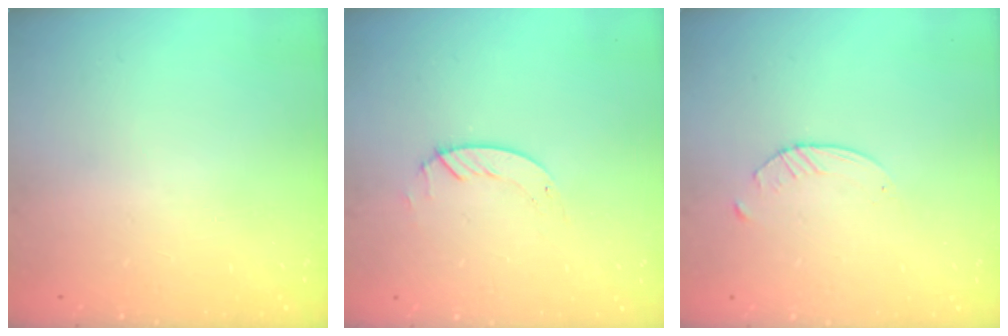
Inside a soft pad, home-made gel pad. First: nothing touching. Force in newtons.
{"total": 1.3, "press": 1.2, "slide": 0.1}
{"total": 2.0, "press": 2.0, "slide": 0.3}